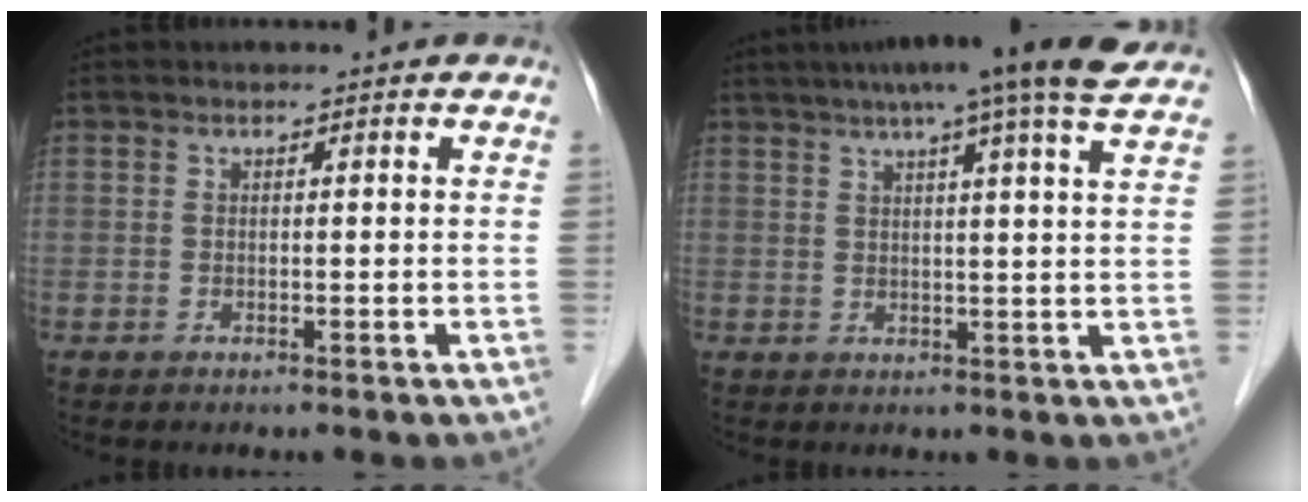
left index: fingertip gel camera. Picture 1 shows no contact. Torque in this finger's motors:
{"motor_torque": [1.03, -1.11, 0.65, 0.16]}